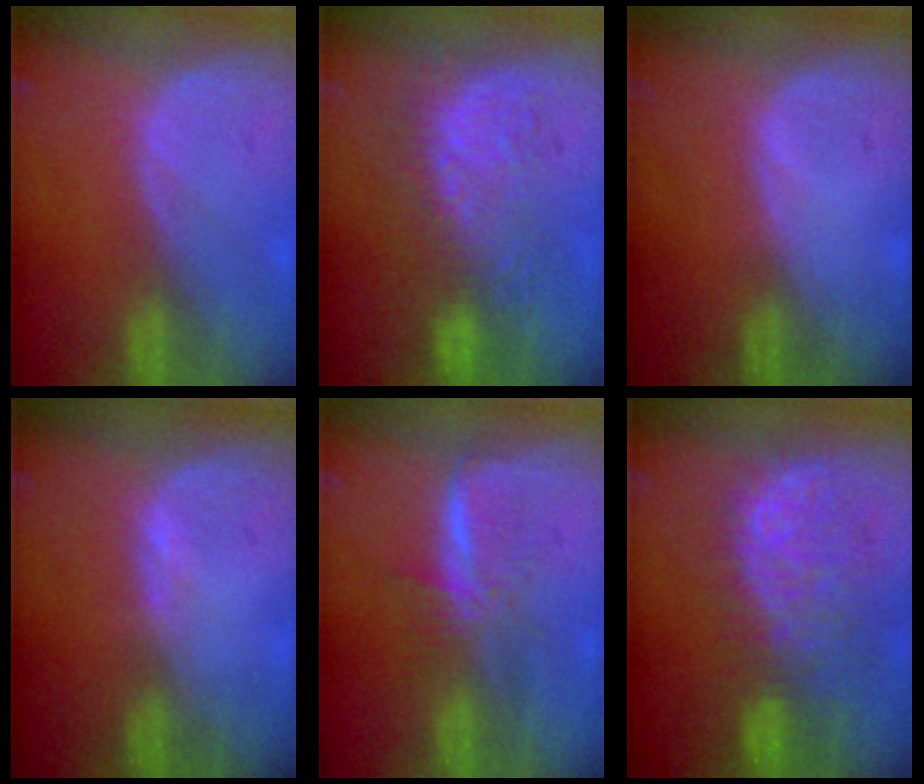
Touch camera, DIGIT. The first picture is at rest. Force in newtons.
{"total": 9.1, "press": 8.7, "slide": 2.6}
{"total": 0.0}
{"total": 0.6, "press": 0.5, "slide": 0.4}
{"total": 5.8, "press": 5.3, "slide": 2.3}
{"total": 10.4, "press": 9.4, "slide": 4.6}